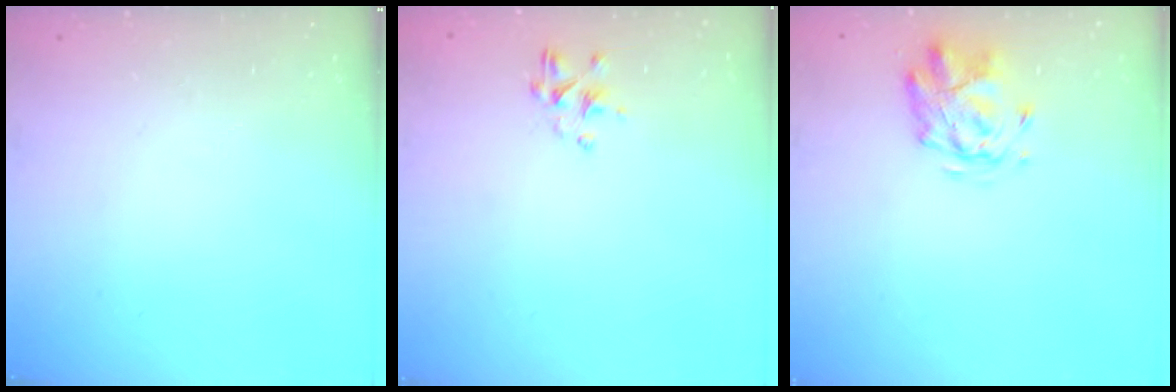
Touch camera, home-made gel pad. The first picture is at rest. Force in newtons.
{"total": 2.3, "press": 2.1, "slide": 1.0}
{"total": 2.8, "press": 2.4, "slide": 1.4}